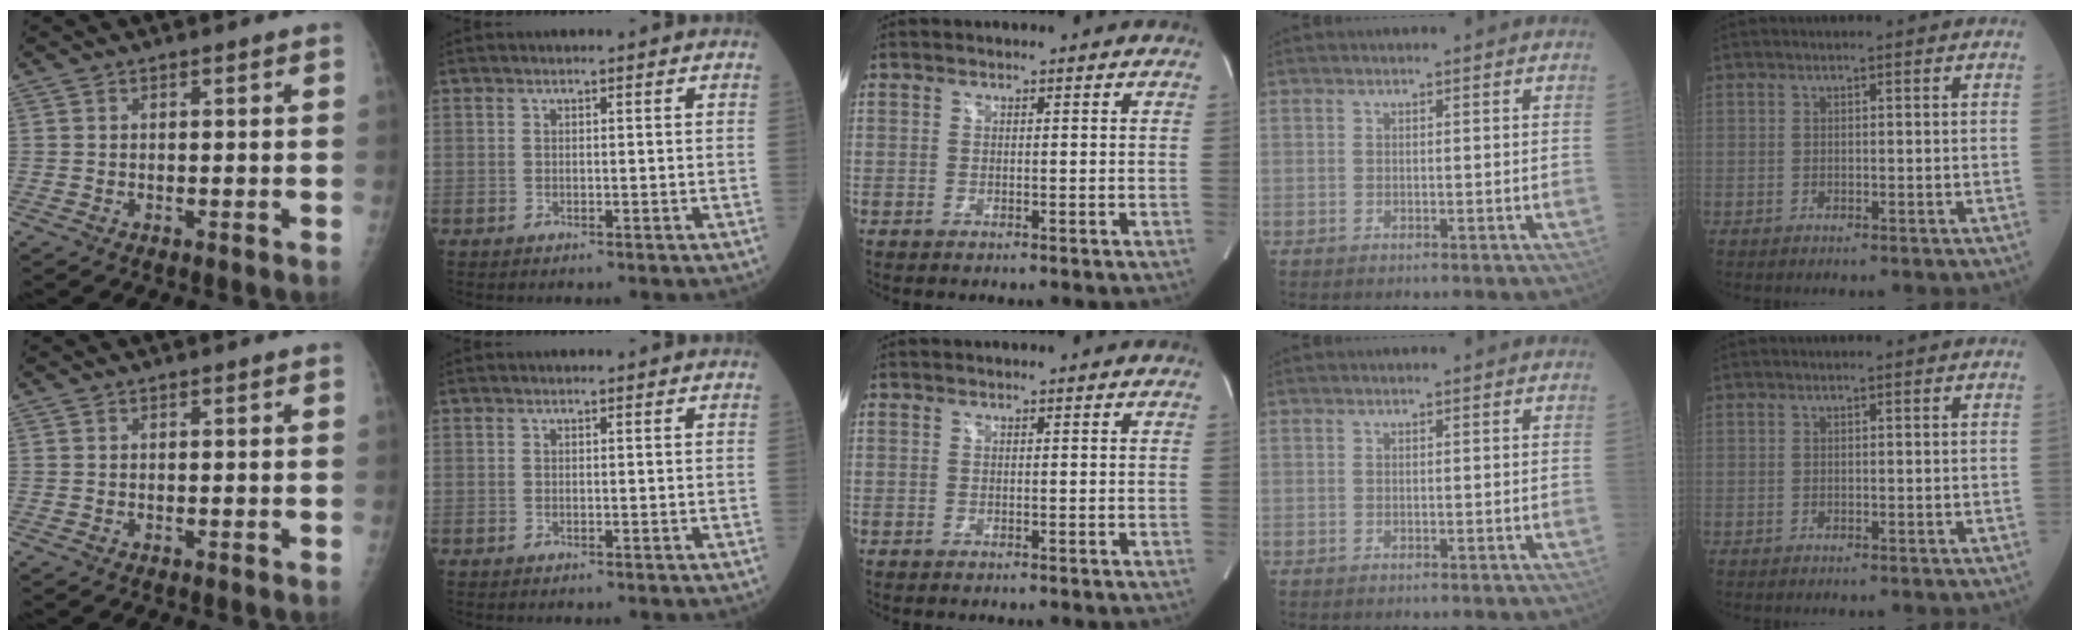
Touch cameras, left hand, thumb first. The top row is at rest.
{}